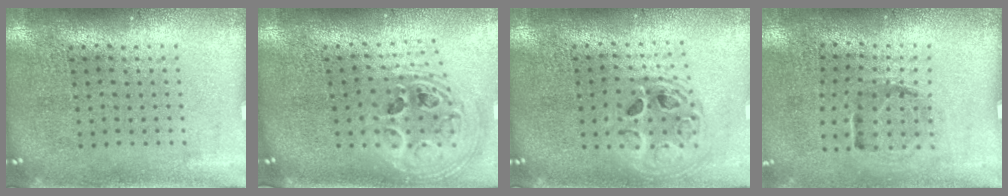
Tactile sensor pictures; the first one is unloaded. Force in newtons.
{"total": 2.3, "press": 1.8, "slide": 1.6}
{"total": 1.4, "press": 1.2, "slide": 0.6}
{"total": 1.1, "press": 0.8, "slide": 0.8}